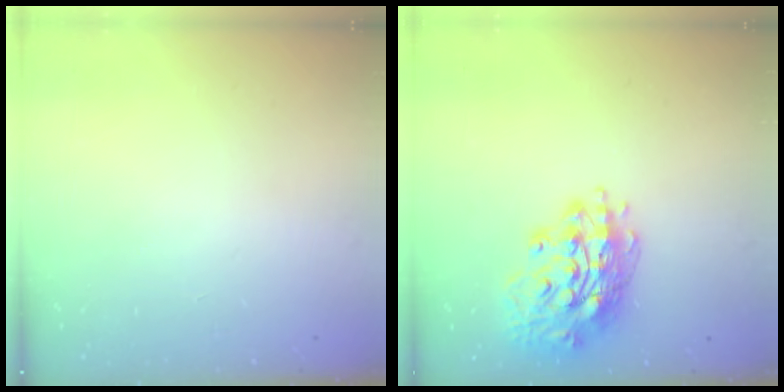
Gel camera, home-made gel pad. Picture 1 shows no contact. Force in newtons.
{"total": 15.7, "press": 15.7, "slide": 1.3}